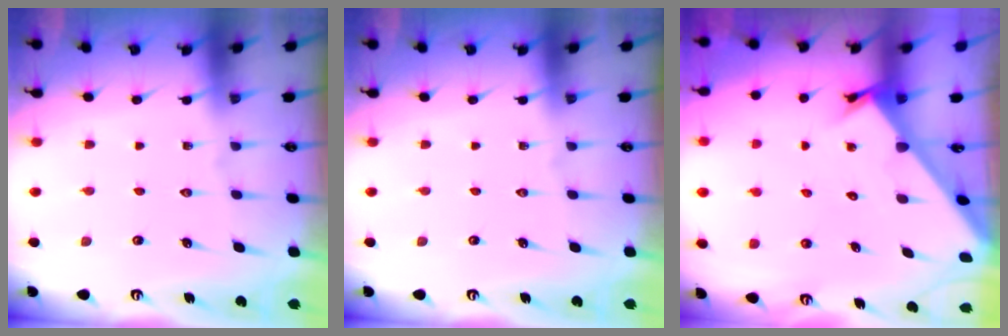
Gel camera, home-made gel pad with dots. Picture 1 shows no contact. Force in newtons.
{"total": 0.0}
{"total": 2.3, "press": 2.3, "slide": 0.2}